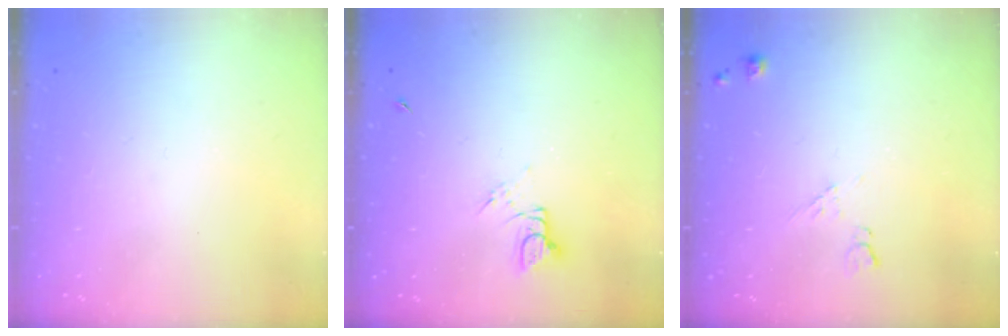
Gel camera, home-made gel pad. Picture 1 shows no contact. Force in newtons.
{"total": 3.7, "press": 3.7, "slide": 0.3}
{"total": 5.9, "press": 5.8, "slide": 1.0}